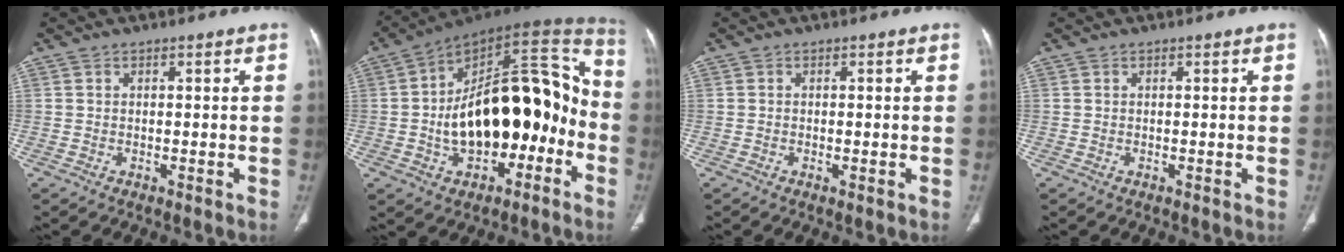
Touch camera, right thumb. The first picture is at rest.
{"total": 26.7, "force": [-5.2, 14.9, 21.5], "torque": [-0.303, 0.064, -0.071]}
{"total": 0.9, "force": [-0.2, 0.2, 0.8], "torque": [-0.016, -0.003, -0.003]}
{"total": 0.0}